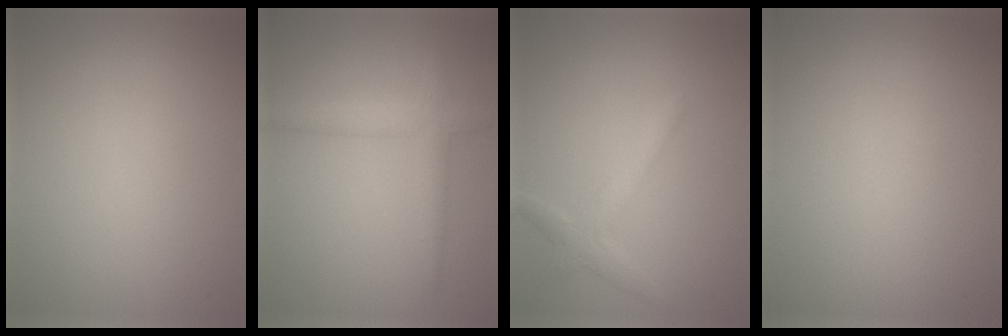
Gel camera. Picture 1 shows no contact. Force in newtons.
{"total": 2.0, "press": 2.0, "slide": 0.1}
{"total": 2.2, "press": 2.2, "slide": 0.1}
{"total": 0.0}